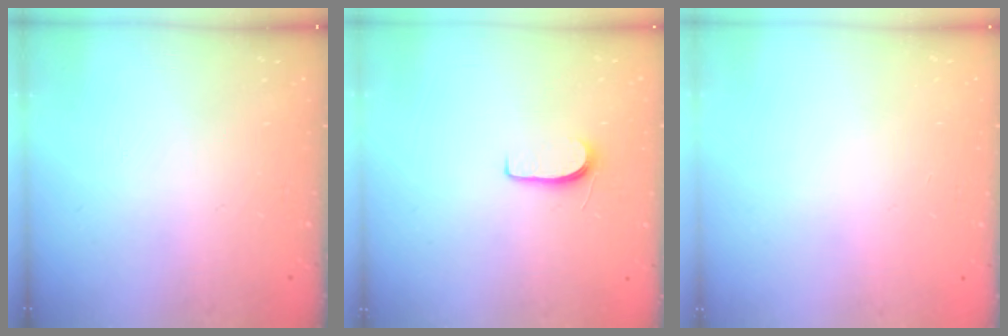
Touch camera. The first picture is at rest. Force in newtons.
{"total": 5.4, "press": 5.4, "slide": 0.6}
{"total": 0.0}